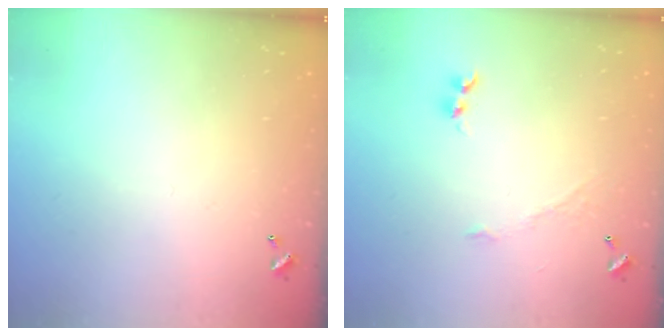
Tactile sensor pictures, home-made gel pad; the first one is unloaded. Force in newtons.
{"total": 2.9, "press": 2.8, "slide": 0.5}